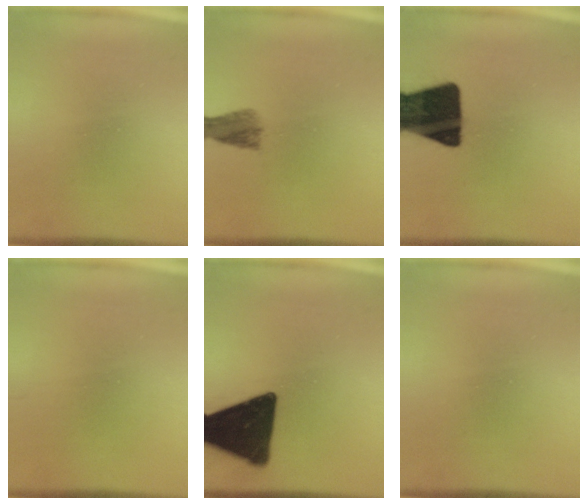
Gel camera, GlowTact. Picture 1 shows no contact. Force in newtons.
{"total": 3.8}
{"total": 18.8}
{"total": 1.1}
{"total": 17.8}
{"total": 0.0}